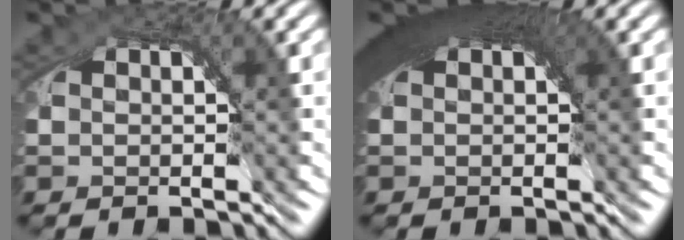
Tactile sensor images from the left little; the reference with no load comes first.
{"total": 6.4, "force": [2.0, 2.3, 5.6], "torque": [-0.068, 0.018, 0.022]}